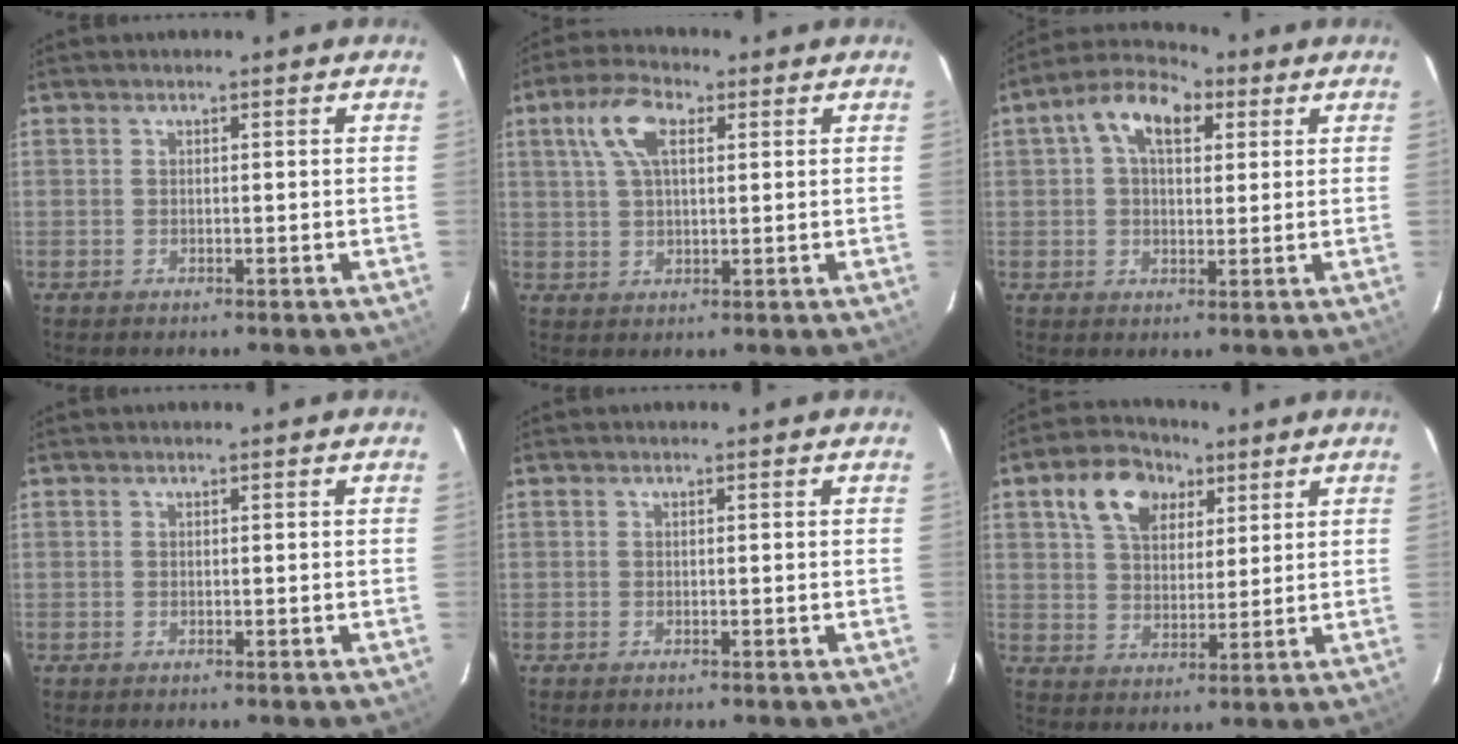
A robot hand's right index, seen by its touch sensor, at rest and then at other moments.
{"total": 7.7, "force": [2.9, 3.5, 6.2], "torque": [-0.127, 0.022, 0.054]}
{"total": 9.6, "force": [3.5, 5.8, 6.9], "torque": [-0.123, 0.037, 0.052]}
{"total": 0.0}
{"total": 0.0}
{"total": 10.8, "force": [5.4, 6.9, 6.2], "torque": [-0.123, 0.027, 0.094]}